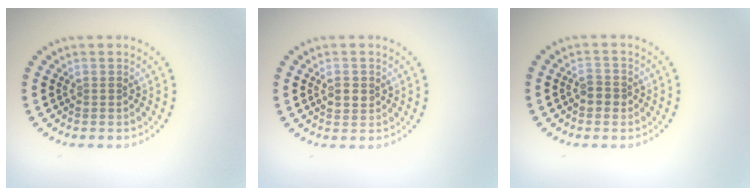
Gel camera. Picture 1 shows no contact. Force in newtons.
{"total": 1.5, "press": 1.5, "slide": 0.2}
{"total": 1.5, "press": 1.5, "slide": 0.3}